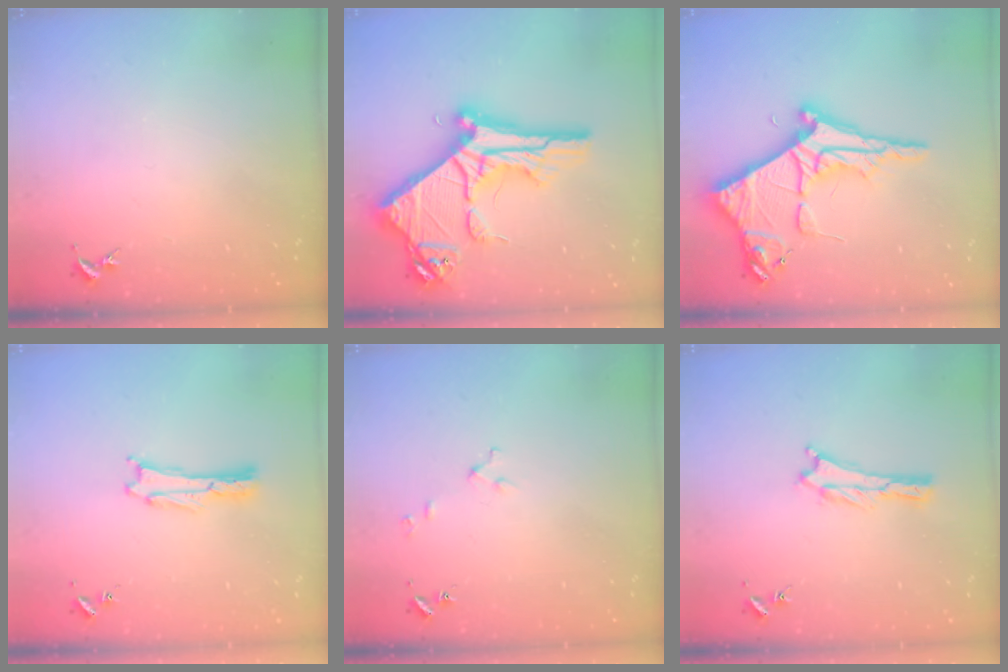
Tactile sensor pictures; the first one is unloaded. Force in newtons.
{"total": 14.0, "press": 13.9, "slide": 1.4}
{"total": 8.9, "press": 8.8, "slide": 1.0}
{"total": 0.0}
{"total": 2.6, "press": 2.6, "slide": 0.3}
{"total": 0.0}